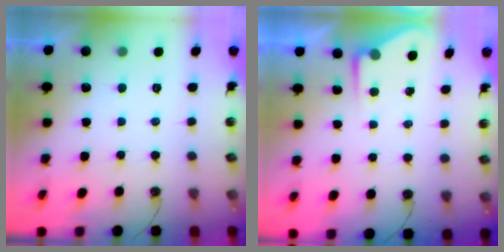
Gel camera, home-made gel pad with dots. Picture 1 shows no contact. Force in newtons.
{"total": 4.2, "press": 4.2, "slide": 0.5}